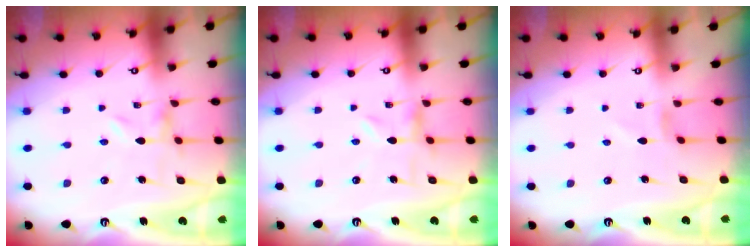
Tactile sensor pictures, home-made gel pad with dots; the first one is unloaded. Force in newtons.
{"total": 2.9, "press": 2.9, "slide": 0.4}
{"total": 1.1, "press": 1.0, "slide": 0.3}